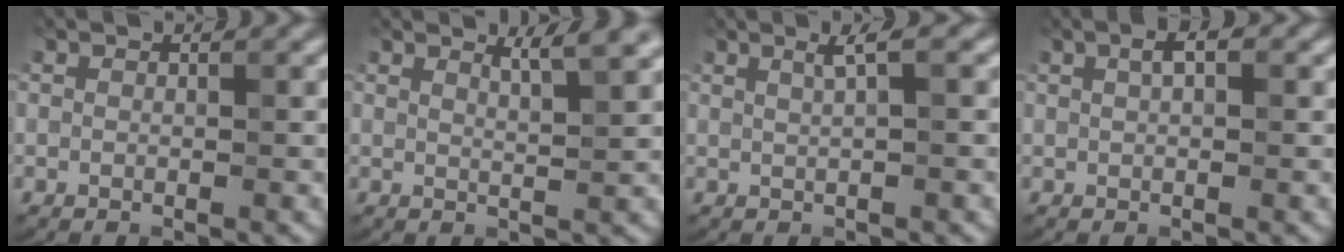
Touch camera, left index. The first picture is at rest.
{"total": 2.5, "force": [1.9, 0.4, 1.7], "torque": [-0.011, 0.002, 0.026]}
{"total": 2.0, "force": [0.8, 0.4, 1.8], "torque": [-0.027, 0.006, 0.012]}
{"total": 1.8, "force": [0.7, 0.7, 1.5], "torque": [-0.026, 0.005, 0.011]}